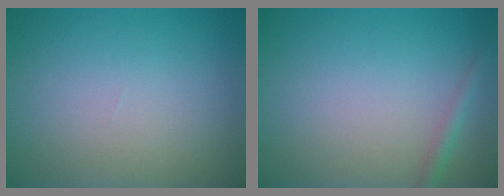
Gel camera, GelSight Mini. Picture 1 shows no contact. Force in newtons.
{"total": 1.4, "press": 1.4, "slide": 0.1}